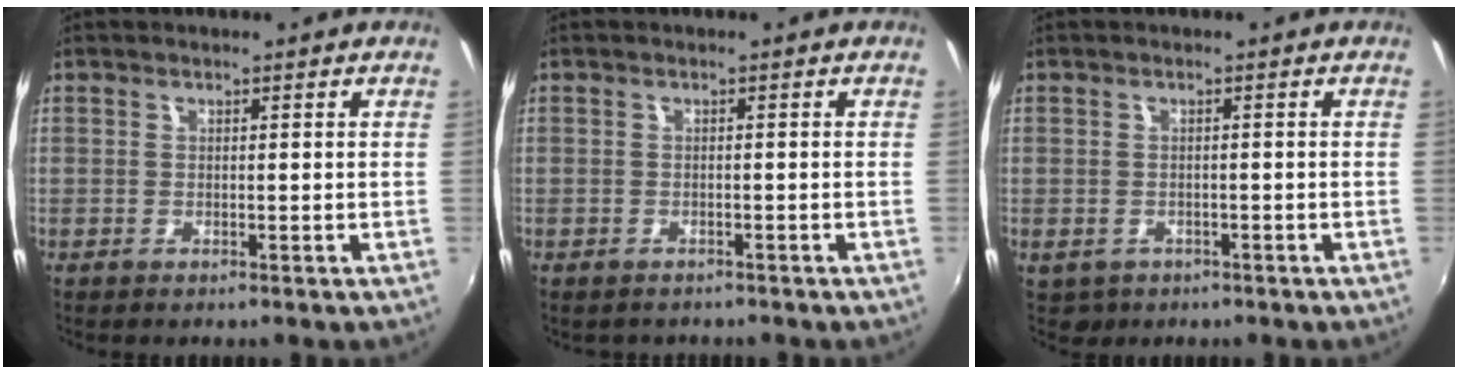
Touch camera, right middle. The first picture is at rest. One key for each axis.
{"total": 1.4, "fx": -1.2, "fy": 0.6, "fz": 0.3, "tx": -0.010, "ty": -0.003, "tz": -0.015}
{"total": 3.8, "fx": -1.6, "fy": 3.0, "fz": 1.8, "tx": -0.037, "ty": -0.007, "tz": -0.019}